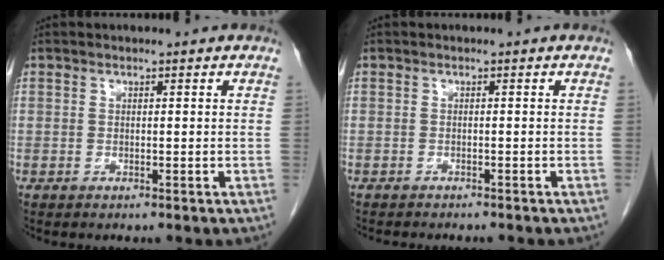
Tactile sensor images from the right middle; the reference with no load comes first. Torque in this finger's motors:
{"motor_torque": [0.06, -0.02, 0.01, 0.01]}